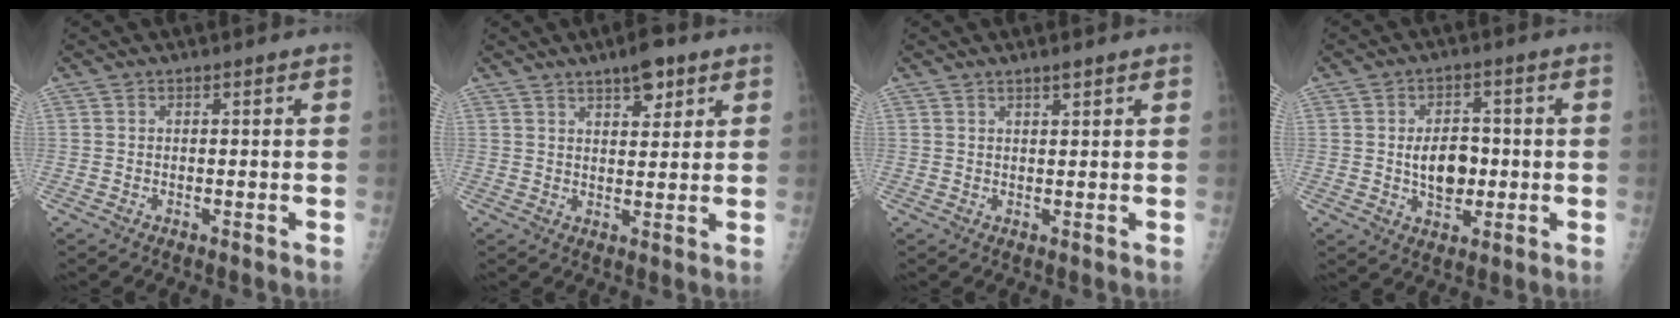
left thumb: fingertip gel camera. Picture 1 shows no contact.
{"total": 5.8, "force": [3.8, 2.1, 3.9], "torque": [-0.042, -0.019, 0.054]}
{"total": 1.6, "force": [1.3, 0.2, 1.0], "torque": [-0.014, -0.008, 0.023]}
{"total": 7.5, "force": [-0.4, 5.1, 5.6], "torque": [-0.064, 0.002, -0.004]}